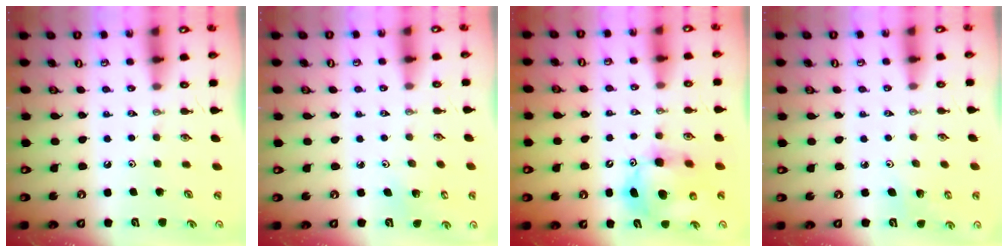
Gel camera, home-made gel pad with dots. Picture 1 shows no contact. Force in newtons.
{"total": 2.2, "press": 2.2, "slide": 0.2}
{"total": 12.9, "press": 12.6, "slide": 2.8}
{"total": 2.8, "press": 2.8, "slide": 0.2}